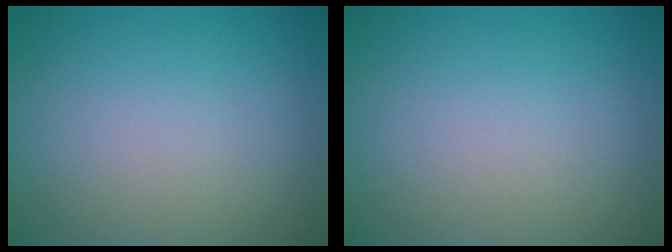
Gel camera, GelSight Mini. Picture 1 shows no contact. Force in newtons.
{"total": 0.0}